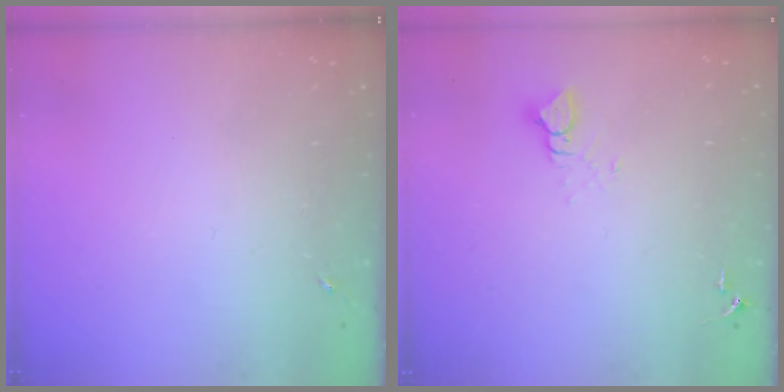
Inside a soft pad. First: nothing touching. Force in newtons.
{"total": 3.9, "press": 3.9, "slide": 0.2}